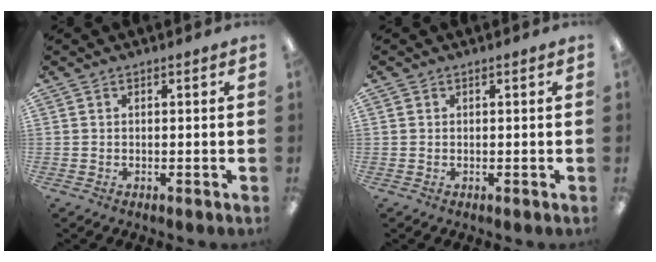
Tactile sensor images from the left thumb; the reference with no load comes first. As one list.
[{"total": 0.0}]